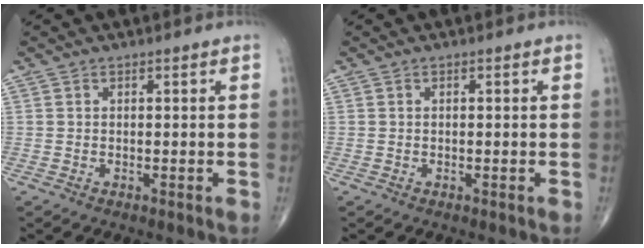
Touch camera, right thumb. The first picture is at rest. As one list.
[{"total": 0.0}]